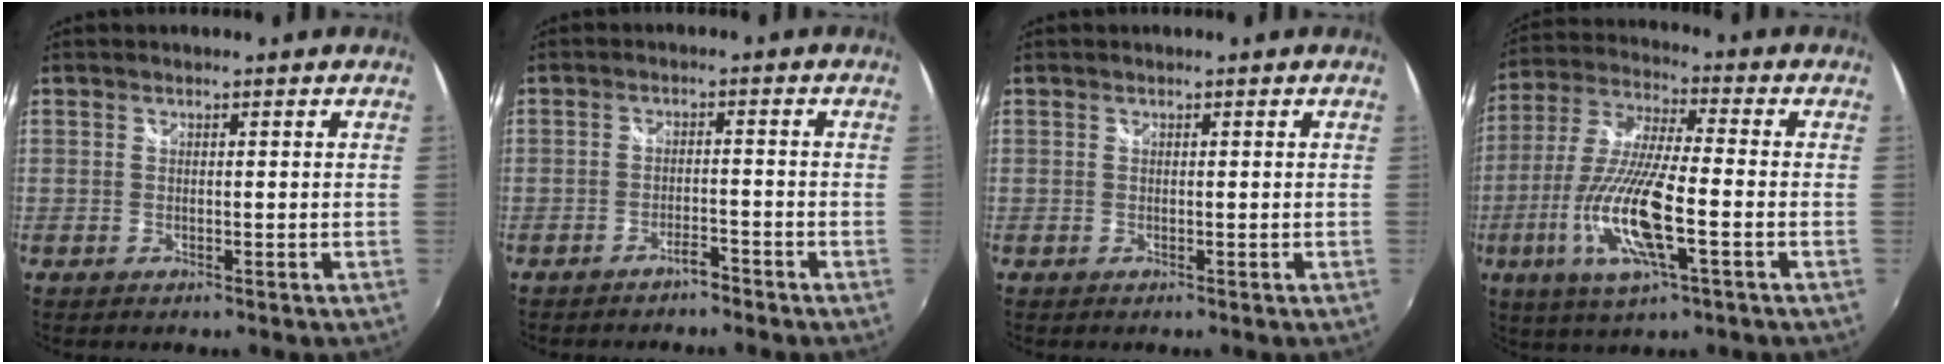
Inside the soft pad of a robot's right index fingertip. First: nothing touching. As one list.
[{"total": 2.7, "force": [-2.5, 0.6, 0.9], "torque": [-0.026, 0.001, -0.039]}, {"total": 0.0}, {"total": 16.0, "force": [-5.2, 3.1, 14.8], "torque": [-0.311, -0.017, -0.102]}]